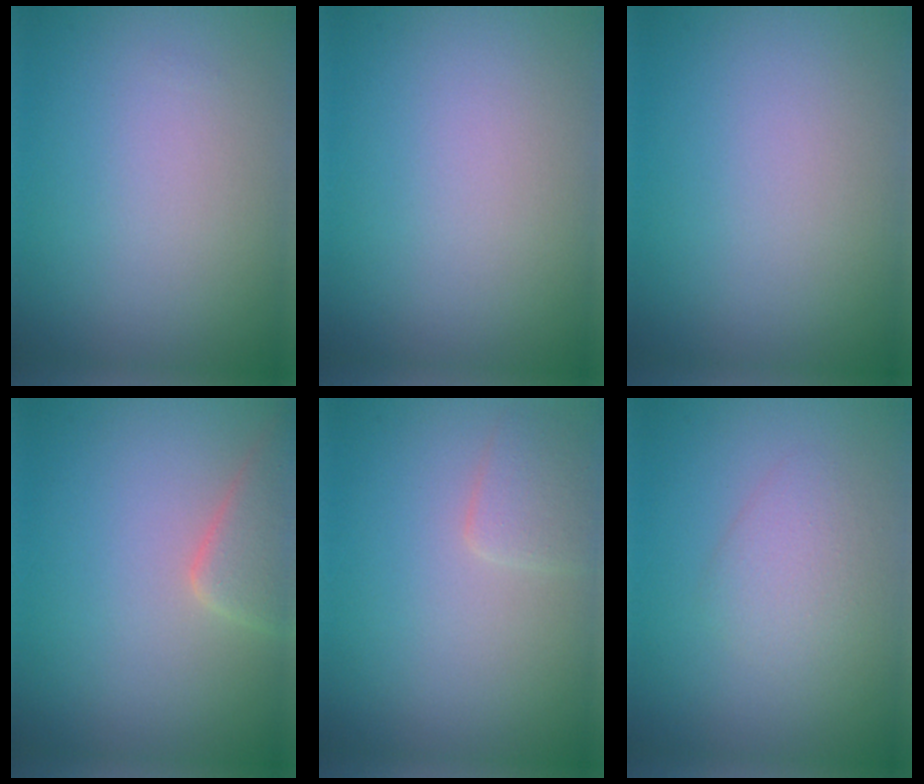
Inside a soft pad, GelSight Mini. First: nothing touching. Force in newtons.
{"total": 0.0}
{"total": 0.0}
{"total": 3.3, "press": 3.3, "slide": 0.3}
{"total": 1.9, "press": 1.9, "slide": 0.1}
{"total": 2.0, "press": 2.0, "slide": 0.1}